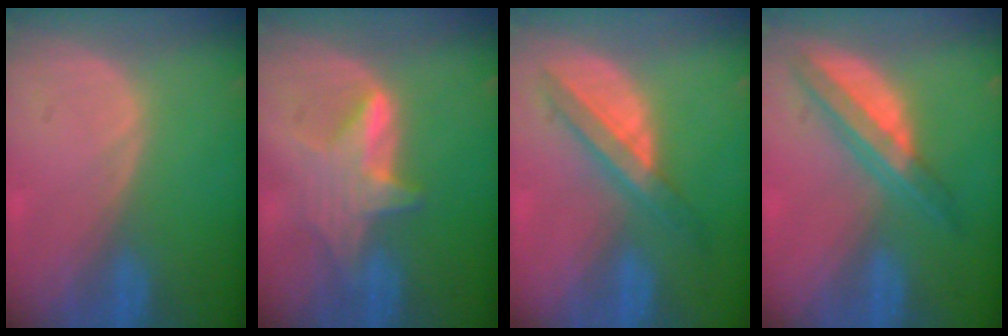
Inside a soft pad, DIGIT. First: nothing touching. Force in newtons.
{"total": 5.9, "press": 5.8, "slide": 0.8}
{"total": 5.7, "press": 5.6, "slide": 1.4}
{"total": 6.6, "press": 5.8, "slide": 3.1}